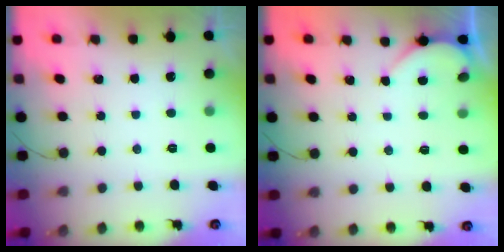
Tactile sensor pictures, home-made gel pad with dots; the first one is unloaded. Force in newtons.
{"total": 1.9, "press": 1.9, "slide": 0.1}